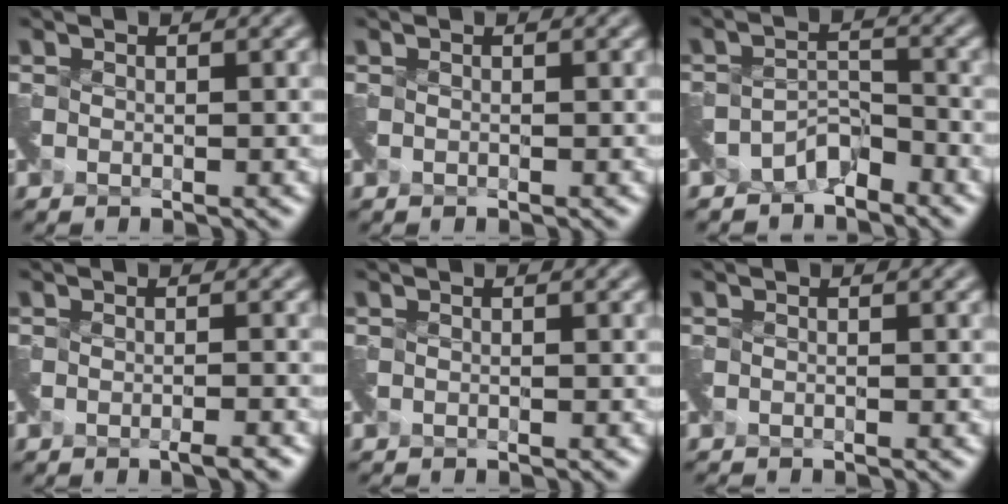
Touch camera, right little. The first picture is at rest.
{"total": 0.0}
{"total": 2.5, "force": [-2.4, 0.5, 0.4], "torque": [-0.006, 0.000, -0.046]}
{"total": 1.9, "force": [-1.6, 0.0, 1.0], "torque": [-0.015, -0.009, -0.027]}
{"total": 0.7, "force": [-0.6, -0.2, -0.2], "torque": [0.000, -0.011, -0.014]}
{"total": 1.1, "force": [-1.0, -0.2, -0.2], "torque": [0.000, -0.015, -0.023]}